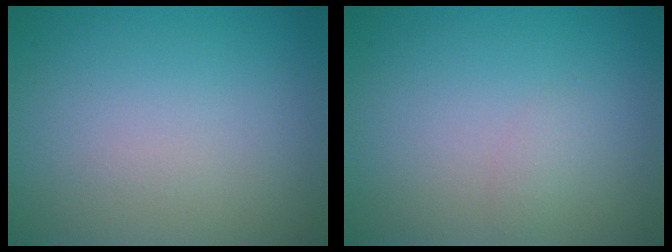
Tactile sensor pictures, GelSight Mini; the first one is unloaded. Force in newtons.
{"total": 0.8, "press": 0.8, "slide": 0.0}